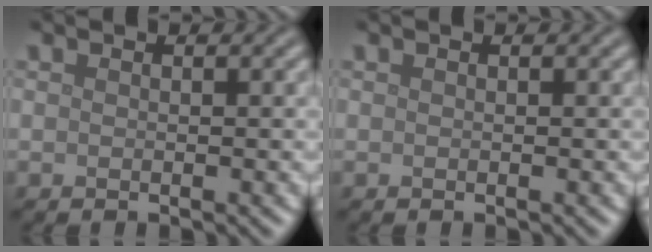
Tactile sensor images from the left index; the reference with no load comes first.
{"total": 0.0}